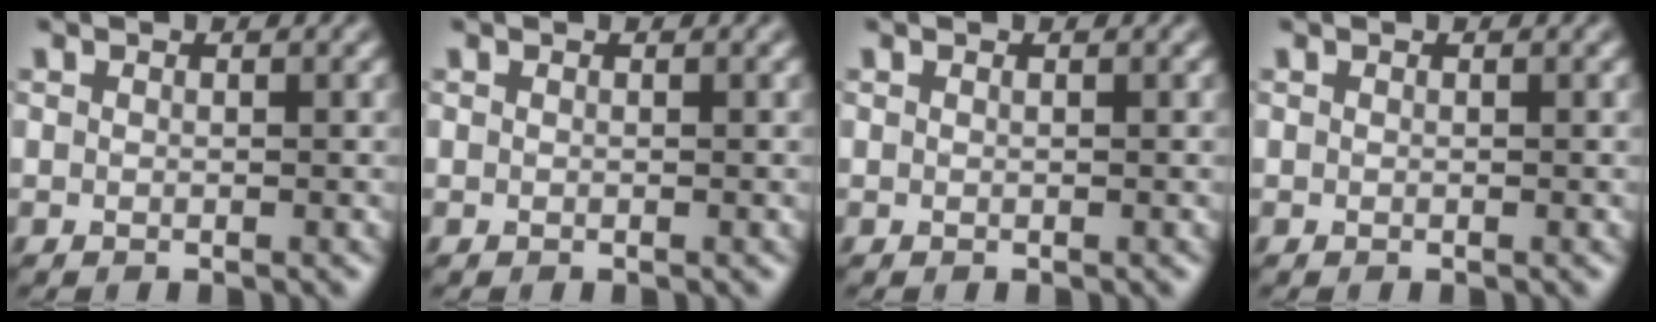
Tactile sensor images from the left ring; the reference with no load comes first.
{"total": 0.0}
{"total": 0.0}
{"total": 0.0}